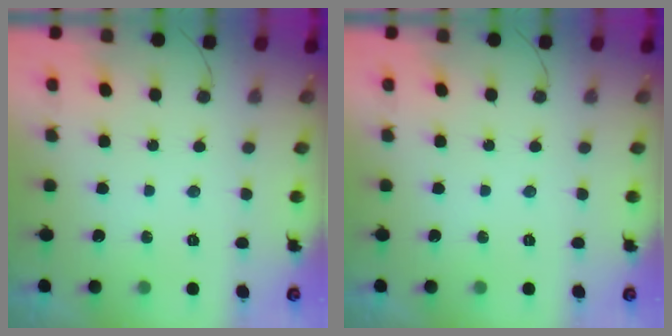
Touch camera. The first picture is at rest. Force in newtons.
{"total": 0.0}